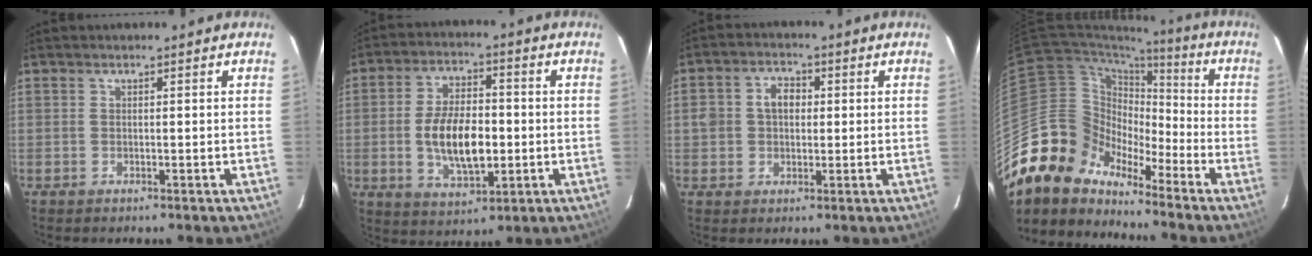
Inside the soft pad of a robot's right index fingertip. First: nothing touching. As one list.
[{"total": 12.2, "force": [-1.7, 5.9, 10.5], "torque": [-0.201, 0.001, -0.024]}, {"total": 5.2, "force": [0.4, 4.3, 2.9], "torque": [-0.056, 0.019, 0.008]}, {"total": 13.6, "force": [-11.2, 7.1, 2.9], "torque": [-0.063, 0.033, -0.222]}]